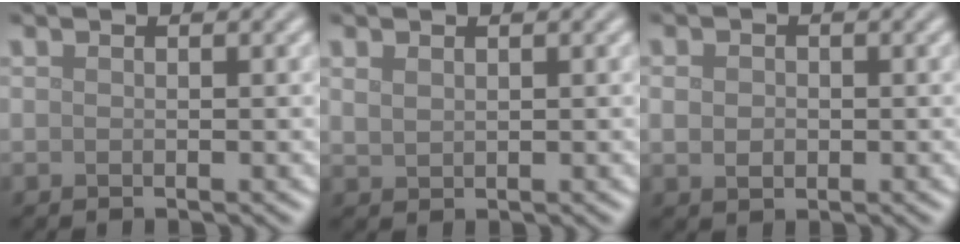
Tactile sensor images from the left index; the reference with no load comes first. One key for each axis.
{"total": 1.1, "fx": 0.7, "fy": 0.6, "fz": 0.5, "tx": -0.015, "ty": -0.002, "tz": 0.019}
{"total": 1.8, "fx": 0.0, "fy": 1.4, "fz": 1.0, "tx": -0.019, "ty": -0.001, "tz": 0.001}